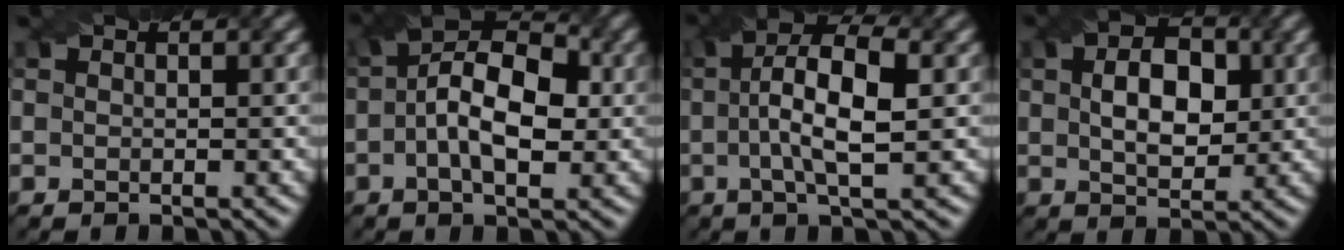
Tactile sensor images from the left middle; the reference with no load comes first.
{"total": 7.3, "force": [-0.5, 3.9, 6.2], "torque": [-0.096, 0.019, -0.001]}
{"total": 5.7, "force": [-0.1, 1.7, 5.5], "torque": [-0.087, 0.017, 0.010]}
{"total": 4.4, "force": [0.2, 3.1, 3.2], "torque": [-0.043, 0.008, 0.014]}